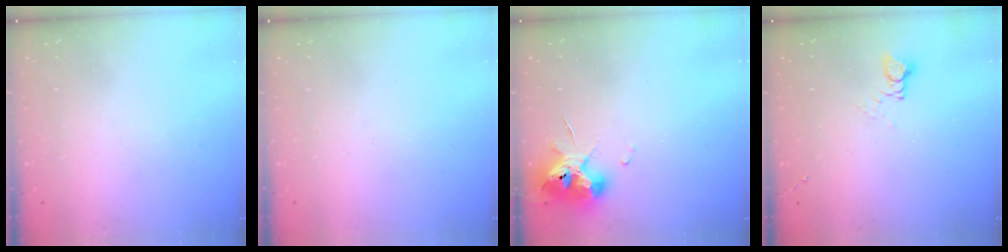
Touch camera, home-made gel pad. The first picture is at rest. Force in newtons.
{"total": 0.0}
{"total": 11.2, "press": 11.2, "slide": 0.4}
{"total": 2.6, "press": 2.6, "slide": 0.3}